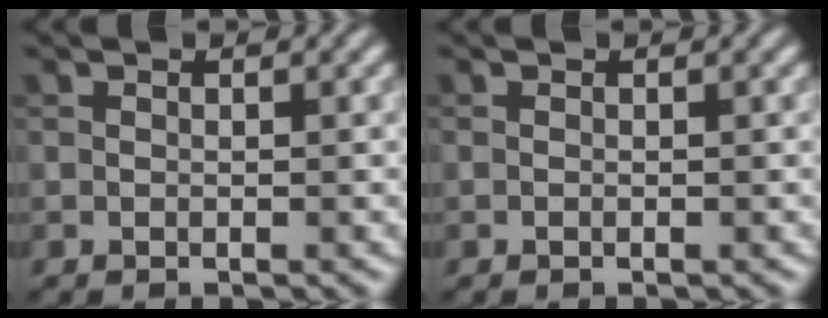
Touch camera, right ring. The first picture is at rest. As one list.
[{"total": 0.0}]